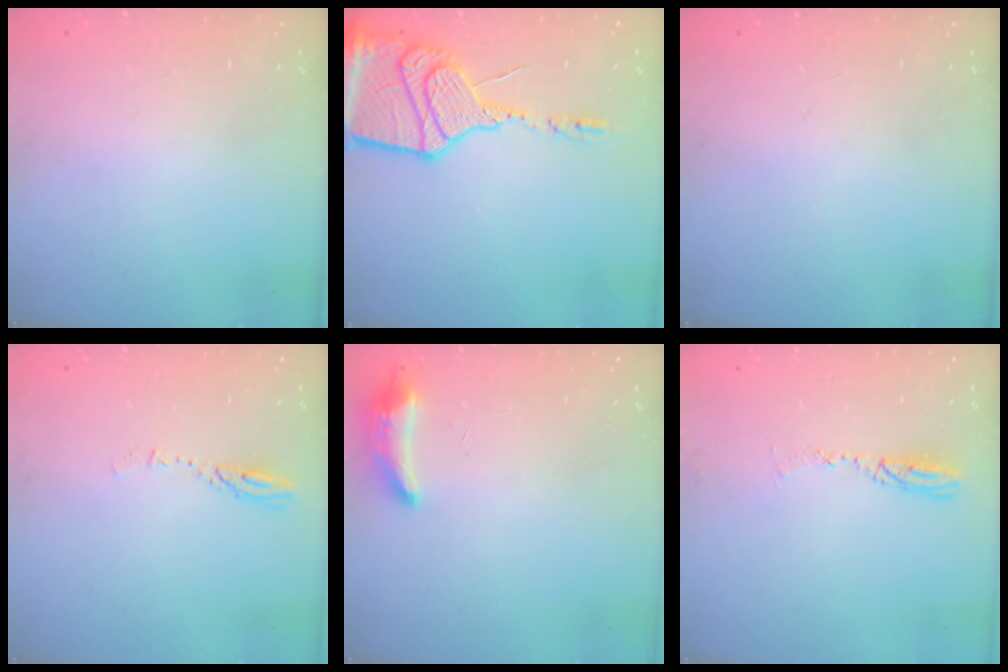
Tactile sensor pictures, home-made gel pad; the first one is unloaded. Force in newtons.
{"total": 24.1, "press": 21.5, "slide": 10.8}
{"total": 1.0, "press": 0.0, "slide": 1.0}
{"total": 3.1, "press": 3.1, "slide": 0.4}
{"total": 8.3, "press": 8.1, "slide": 1.5}
{"total": 5.0, "press": 4.9, "slide": 0.9}